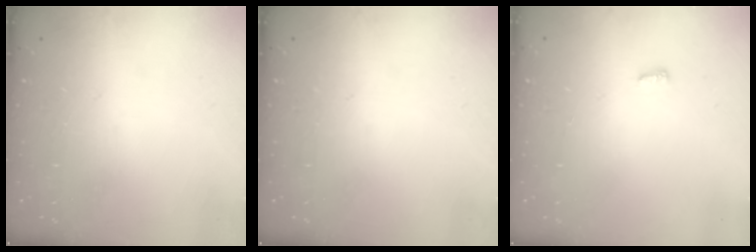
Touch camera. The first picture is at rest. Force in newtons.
{"total": 0.0}
{"total": 2.8, "press": 2.8, "slide": 0.5}